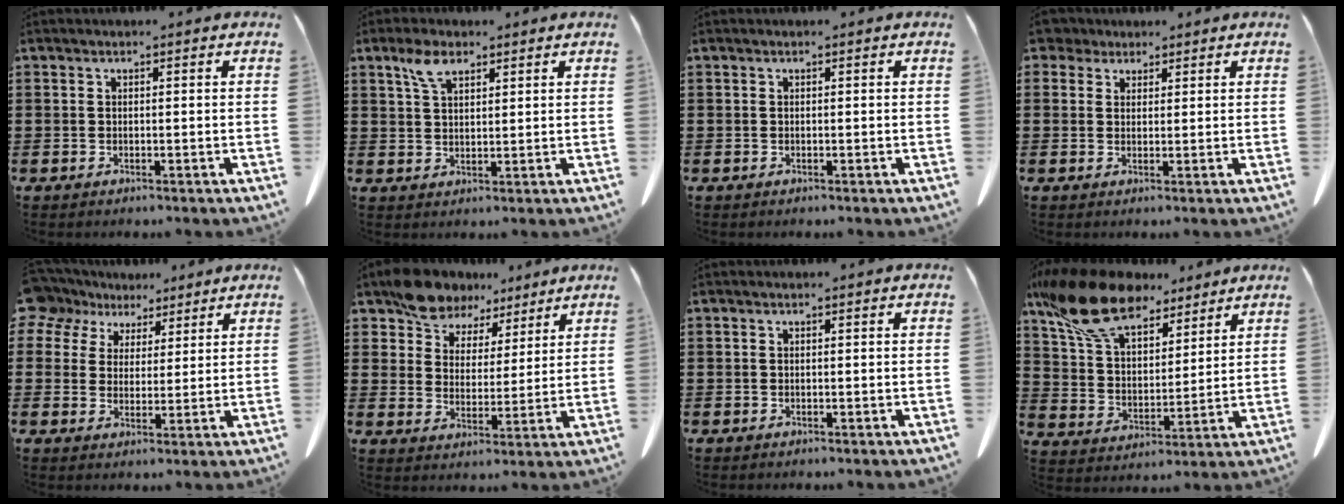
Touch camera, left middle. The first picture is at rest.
{"total": 4.5, "force": [2.7, 1.9, 3.1], "torque": [-0.070, 0.005, 0.049]}
{"total": 0.0}
{"total": 3.1, "force": [2.5, 1.6, 0.8], "torque": [-0.028, 0.007, 0.049]}
{"total": 6.3, "force": [4.7, 4.2, 1.0], "torque": [-0.054, -0.008, 0.091]}
{"total": 8.4, "force": [7.2, 4.1, 1.6], "torque": [-0.061, -0.020, 0.138]}
{"total": 0.0}
{"total": 14.9, "force": [11.3, 5.8, 7.6], "torque": [-0.181, -0.038, 0.209]}